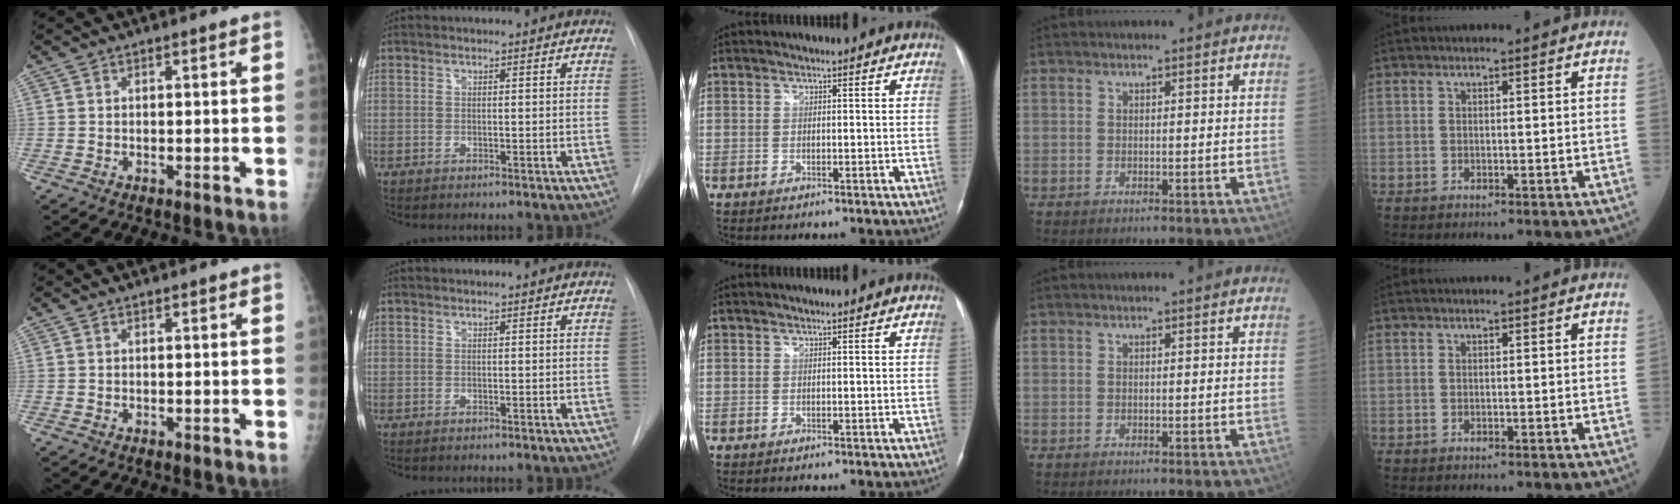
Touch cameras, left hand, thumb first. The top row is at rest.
{}